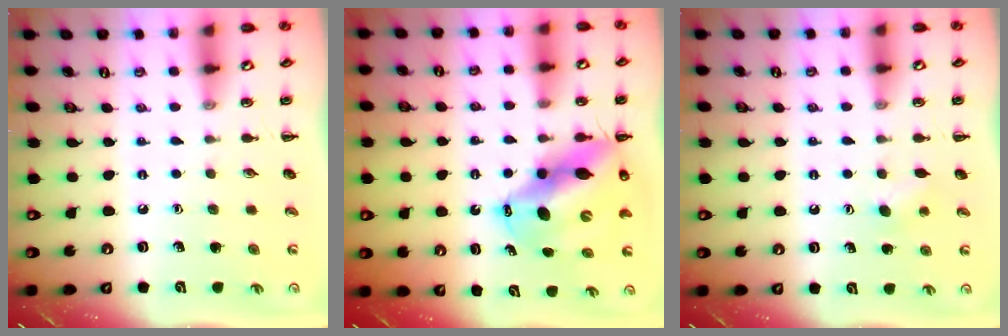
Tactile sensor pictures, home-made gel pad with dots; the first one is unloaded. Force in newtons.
{"total": 13.7, "press": 13.3, "slide": 3.6}
{"total": 3.6, "press": 3.4, "slide": 1.0}